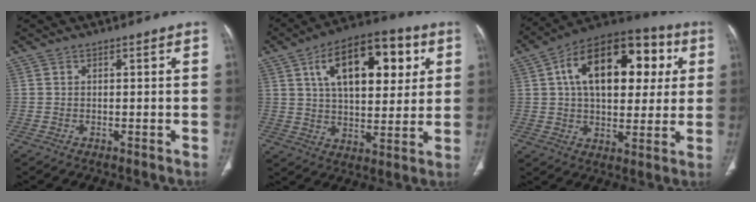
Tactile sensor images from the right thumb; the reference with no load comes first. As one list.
[{"total": 19.6, "force": [7.0, 10.0, 15.3], "torque": [-0.199, -0.005, 0.109]}, {"total": 23.4, "force": [5.8, 13.5, 18.2], "torque": [-0.250, 0.022, 0.082]}]